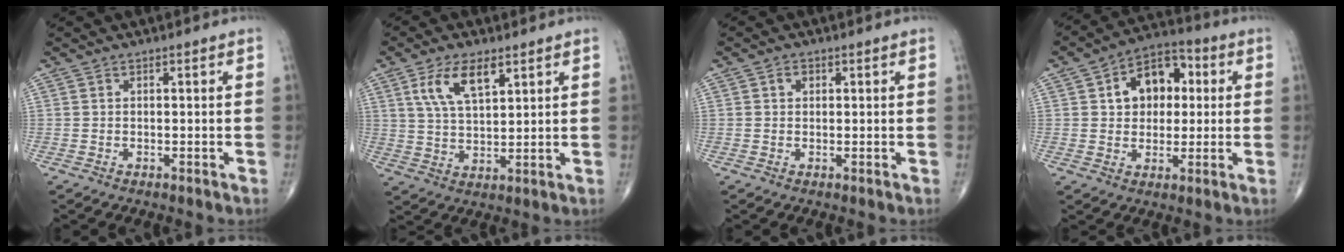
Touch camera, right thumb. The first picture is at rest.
{"total": 8.7, "force": [4.3, 3.8, 6.6], "torque": [-0.115, -0.015, 0.086]}
{"total": 1.4, "force": [0.4, 1.2, 0.6], "torque": [-0.004, 0.001, 0.004]}
{"total": 11.7, "force": [2.5, 8.3, 7.9], "torque": [-0.081, 0.018, 0.031]}